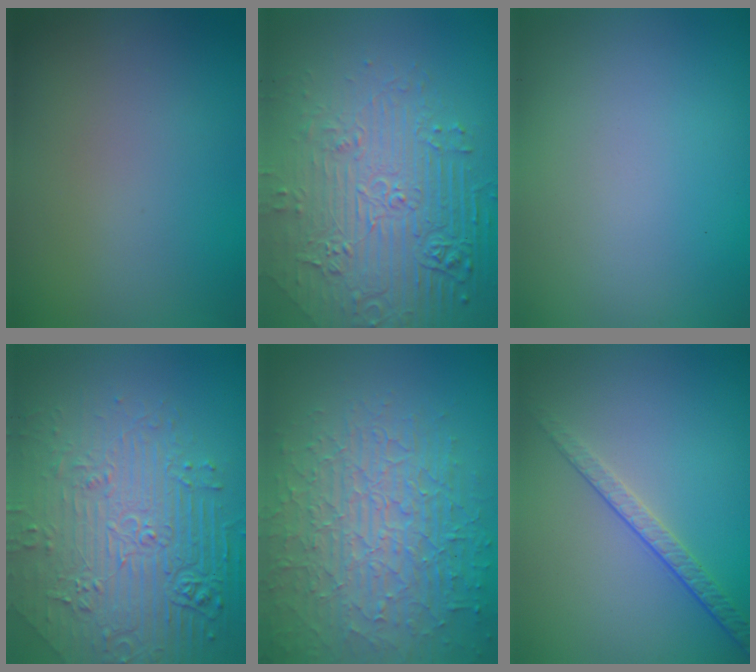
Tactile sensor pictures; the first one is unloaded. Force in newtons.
{"total": 8.1, "press": 5.7, "slide": 5.7}
{"total": 0.0}
{"total": 7.3, "press": 5.8, "slide": 4.5}
{"total": 8.6, "press": 6.1, "slide": 6.1}
{"total": 2.1, "press": 1.6, "slide": 1.4}